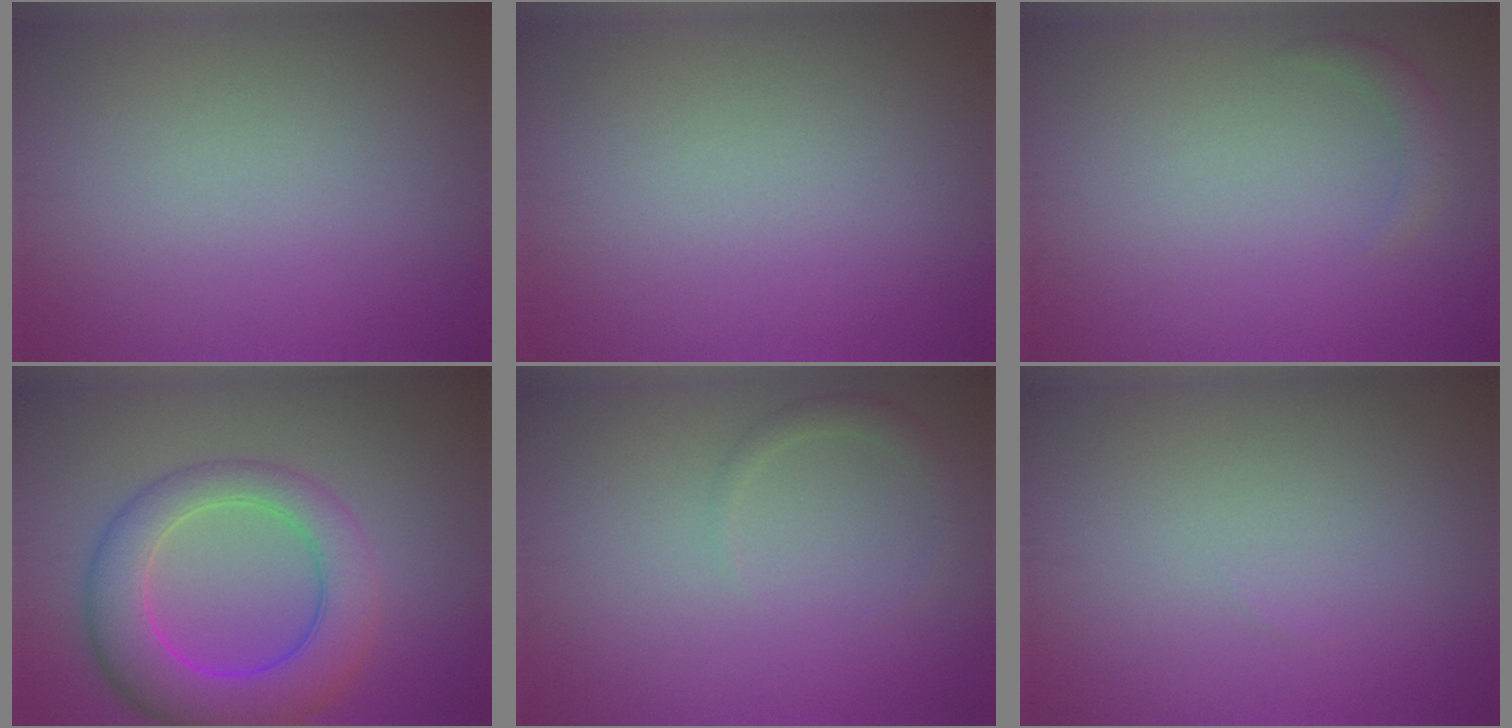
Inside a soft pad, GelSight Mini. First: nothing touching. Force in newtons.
{"total": 0.0}
{"total": 1.3, "press": 1.2, "slide": 0.1}
{"total": 7.6, "press": 7.6, "slide": 0.3}
{"total": 1.3, "press": 1.3, "slide": 0.1}
{"total": 0.0}